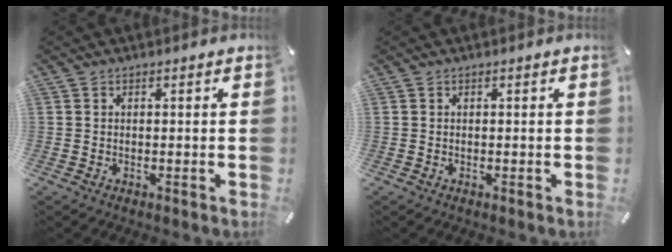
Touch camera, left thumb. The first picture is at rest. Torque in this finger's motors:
{"motor_torque": [0.00, 0.00, 0.00, 0.00, 0.00]}